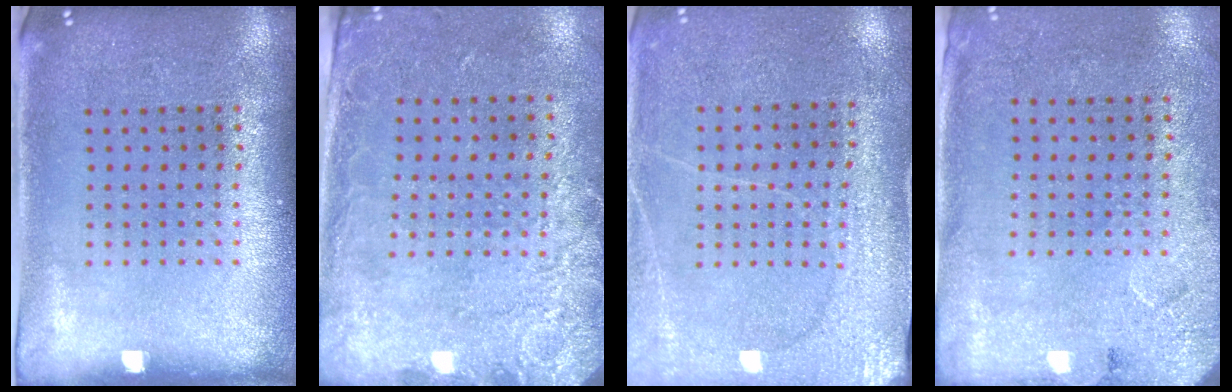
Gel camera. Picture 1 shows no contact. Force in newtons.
{"total": 2.7, "press": 2.0, "slide": 1.8}
{"total": 2.9, "press": 2.8, "slide": 0.4}
{"total": 2.7, "press": 2.2, "slide": 1.6}